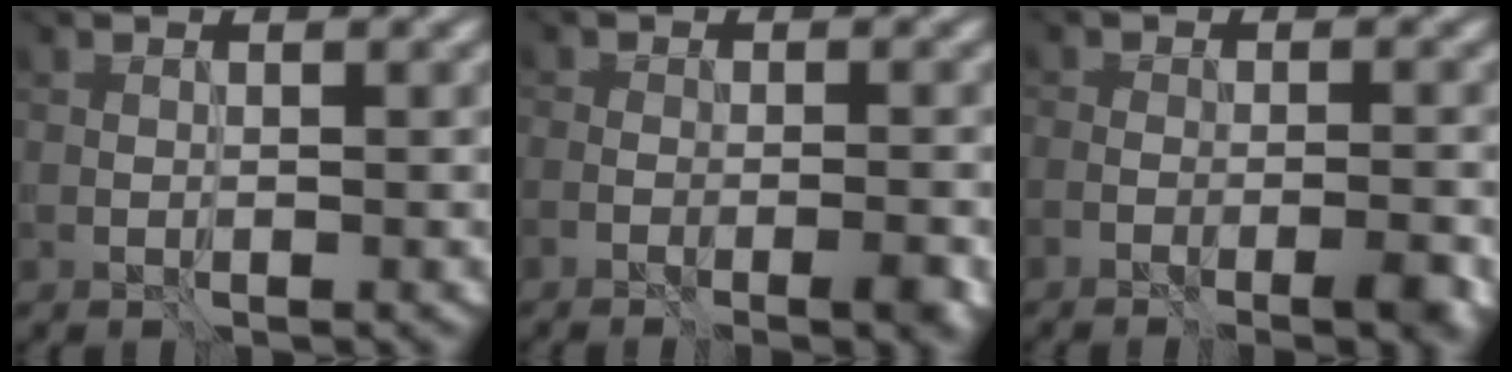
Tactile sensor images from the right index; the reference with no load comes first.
{"total": 2.4, "force": [-1.6, 0.8, 1.6], "torque": [-0.023, -0.004, -0.025]}
{"total": 2.7, "force": [-1.8, 0.7, 1.9], "torque": [-0.033, -0.004, -0.031]}